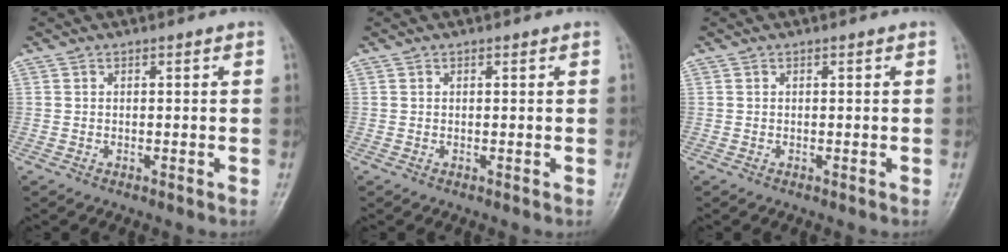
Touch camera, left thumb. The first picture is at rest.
{"total": 0.0}
{"total": 0.0}